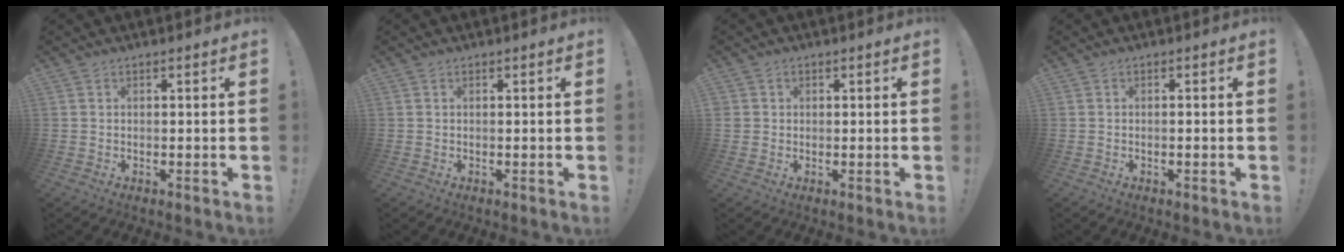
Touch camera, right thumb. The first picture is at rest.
{"total": 0.0}
{"total": 1.8, "force": [0.6, 1.6, 0.4], "torque": [-0.013, 0.002, 0.013]}
{"total": 0.8, "force": [-0.6, -0.1, 0.5], "torque": [-0.015, 0.001, -0.009]}